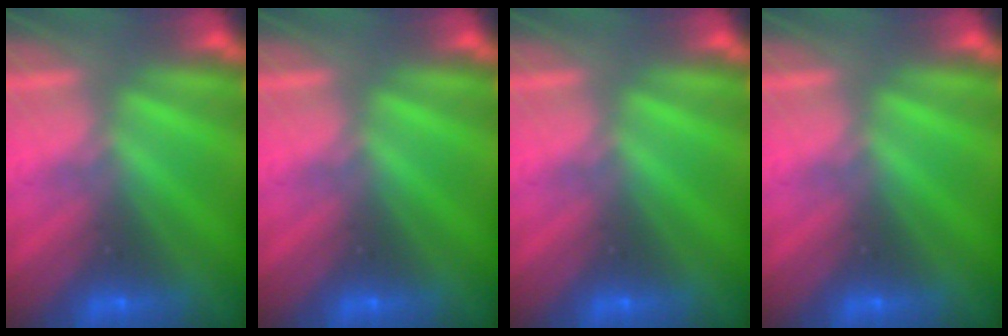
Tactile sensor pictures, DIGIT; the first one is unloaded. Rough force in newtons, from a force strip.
{"total": 0.0}
{"total": 0.0}
{"total": 0.0}